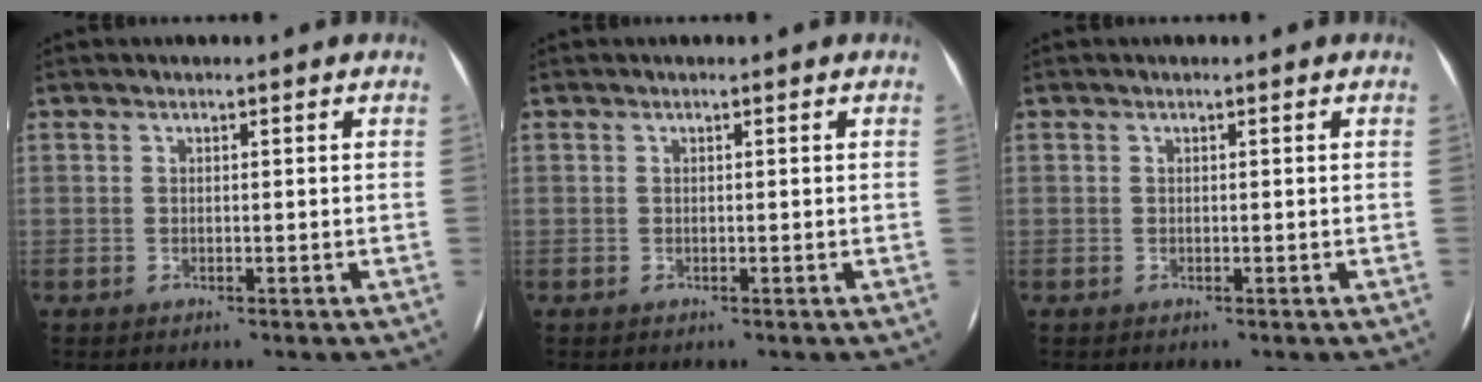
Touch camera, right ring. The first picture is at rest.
{"total": 0.0}
{"total": 0.0}